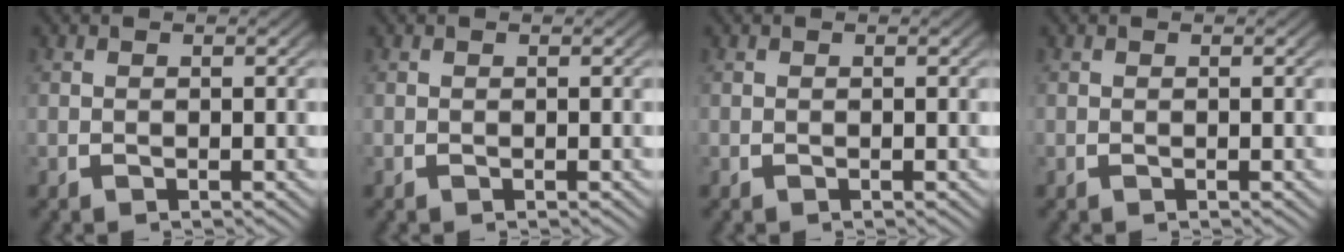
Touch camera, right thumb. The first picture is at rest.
{"total": 0.0}
{"total": 0.0}
{"total": 0.0}